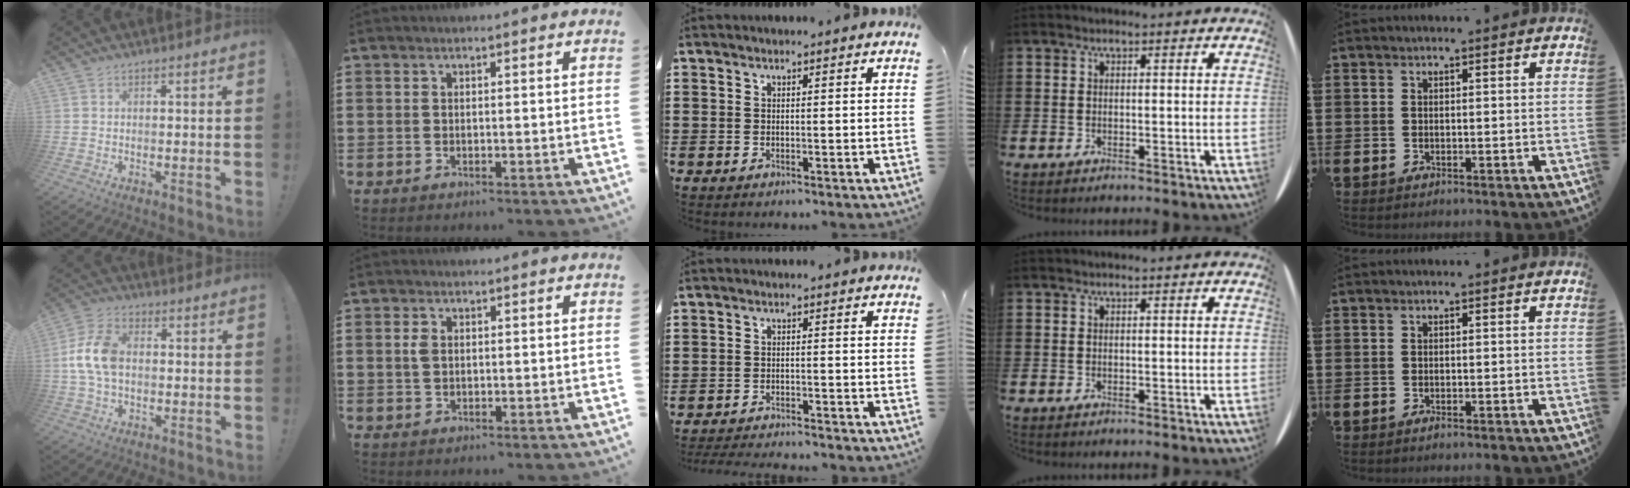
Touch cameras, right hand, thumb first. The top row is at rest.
{"thumb": {"total": 10.5, "force": [0.0, 6.6, 8.2], "torque": [-0.162, 0.009, 0.006]}, "index": {"total": 1.7, "force": [0.3, 1.0, 1.3], "torque": [-0.029, 0.006, 0.005]}, "middle": {"total": 2.8, "force": [-2.8, 0.1, 0.3], "torque": [-0.007, 0.000, -0.059]}, "little": {"total": 0.5, "force": [-0.3, 0.1, 0.4], "torque": [-0.008, -0.003, -0.005]}}